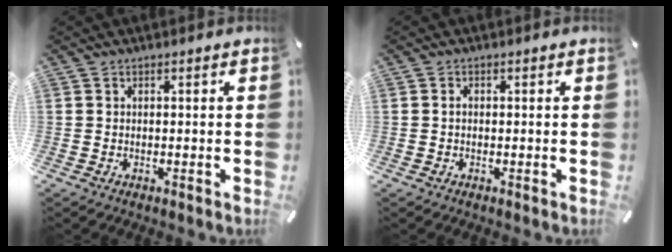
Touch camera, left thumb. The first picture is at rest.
{"total": 0.8, "force": [0.0, 0.5, 0.6], "torque": [-0.011, 0.003, -0.002]}